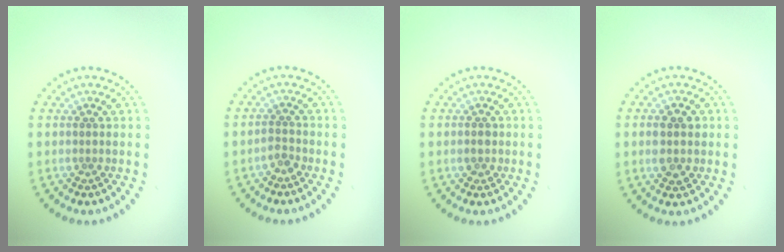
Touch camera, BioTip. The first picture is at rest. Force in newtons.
{"total": 1.2, "press": 1.0, "slide": 0.7}
{"total": 1.1, "press": 1.1, "slide": 0.1}
{"total": 2.8, "press": 2.8, "slide": 0.0}